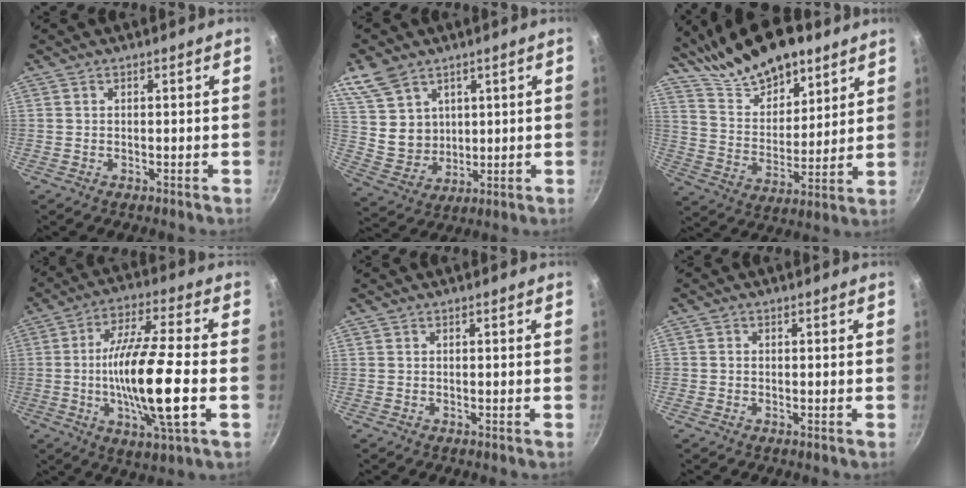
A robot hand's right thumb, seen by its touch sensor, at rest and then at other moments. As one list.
[{"total": 10.8, "force": [5.8, 8.0, 4.5], "torque": [-0.060, -0.025, 0.128]}, {"total": 20.4, "force": [14.5, 9.2, 11.1], "torque": [-0.149, -0.065, 0.253]}, {"total": 17.3, "force": [-2.6, 3.3, 16.8], "torque": [-0.300, 0.014, -0.053]}, {"total": 0.0}, {"total": 0.6, "force": [-0.3, 0.5, 0.2], "torque": [-0.005, 0.002, -0.006]}]